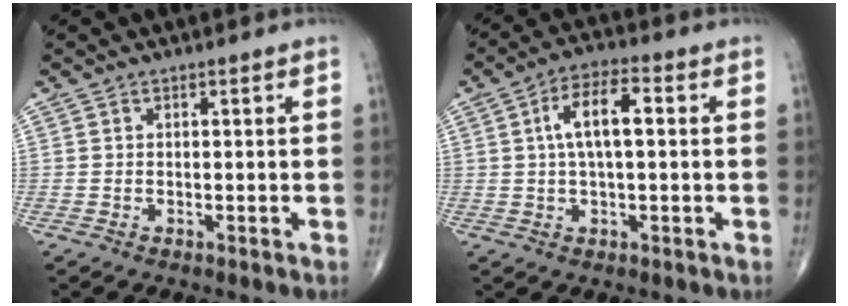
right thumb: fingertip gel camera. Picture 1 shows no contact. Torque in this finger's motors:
{"motor_torque": [0.47, 2.13, 0.80, -0.19, 0.28]}